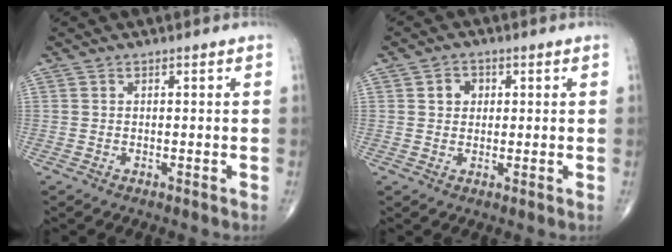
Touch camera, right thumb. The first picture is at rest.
{"total": 3.2, "force": [0.8, 2.7, 1.5], "torque": [-0.007, 0.001, 0.010]}